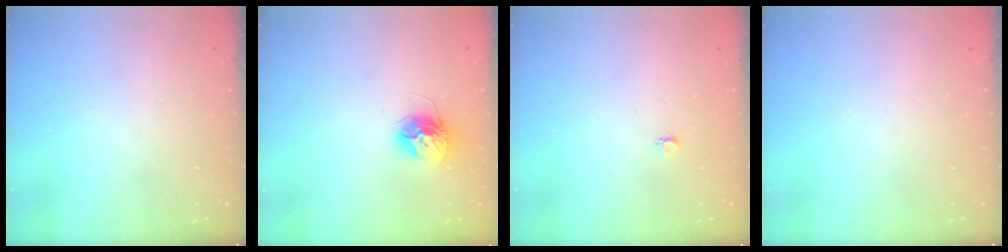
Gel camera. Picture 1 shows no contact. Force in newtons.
{"total": 12.4, "press": 12.4, "slide": 1.0}
{"total": 2.6, "press": 2.6, "slide": 0.4}
{"total": 0.0}